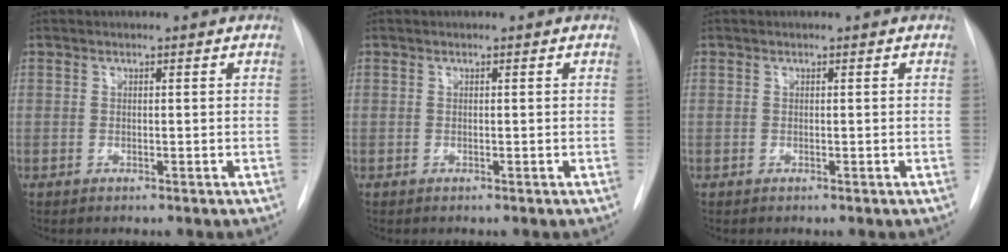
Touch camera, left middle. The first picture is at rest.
{"total": 0.0}
{"total": 0.0}